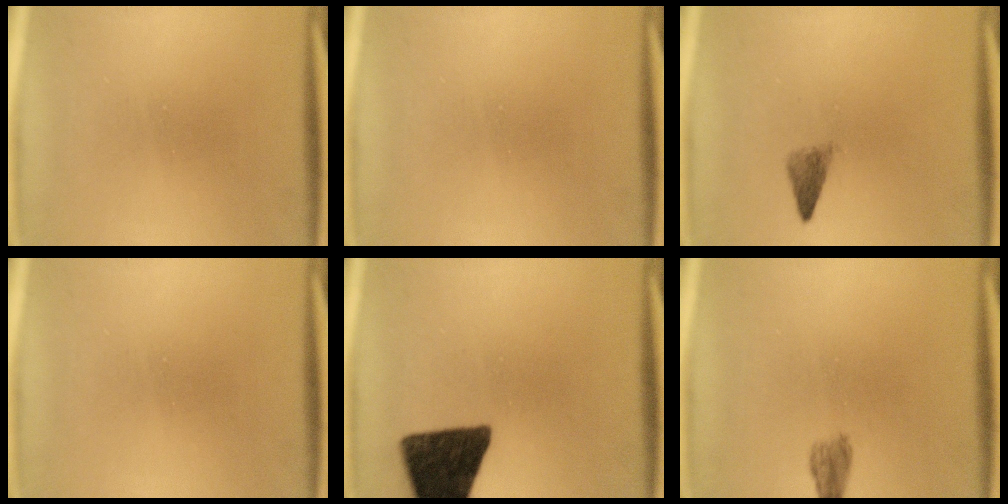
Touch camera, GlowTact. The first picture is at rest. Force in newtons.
{"total": 0.0}
{"total": 2.1}
{"total": 0.0}
{"total": 15.5}
{"total": 1.6}